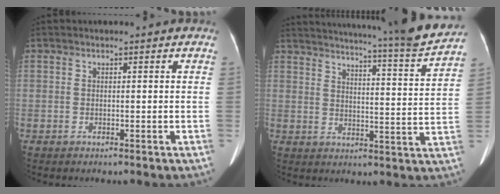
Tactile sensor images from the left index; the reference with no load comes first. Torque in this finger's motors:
{"motor_torque": [0.43, -1.42, 0.13, 0.09]}